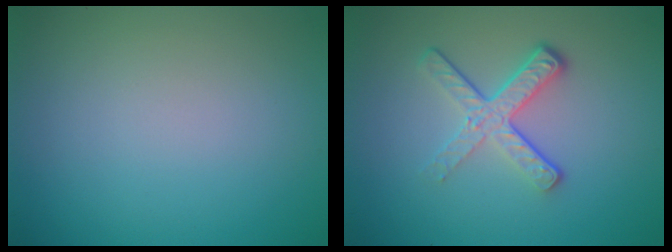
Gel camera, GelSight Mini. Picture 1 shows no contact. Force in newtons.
{"total": 4.1, "press": 2.7, "slide": 3.1}